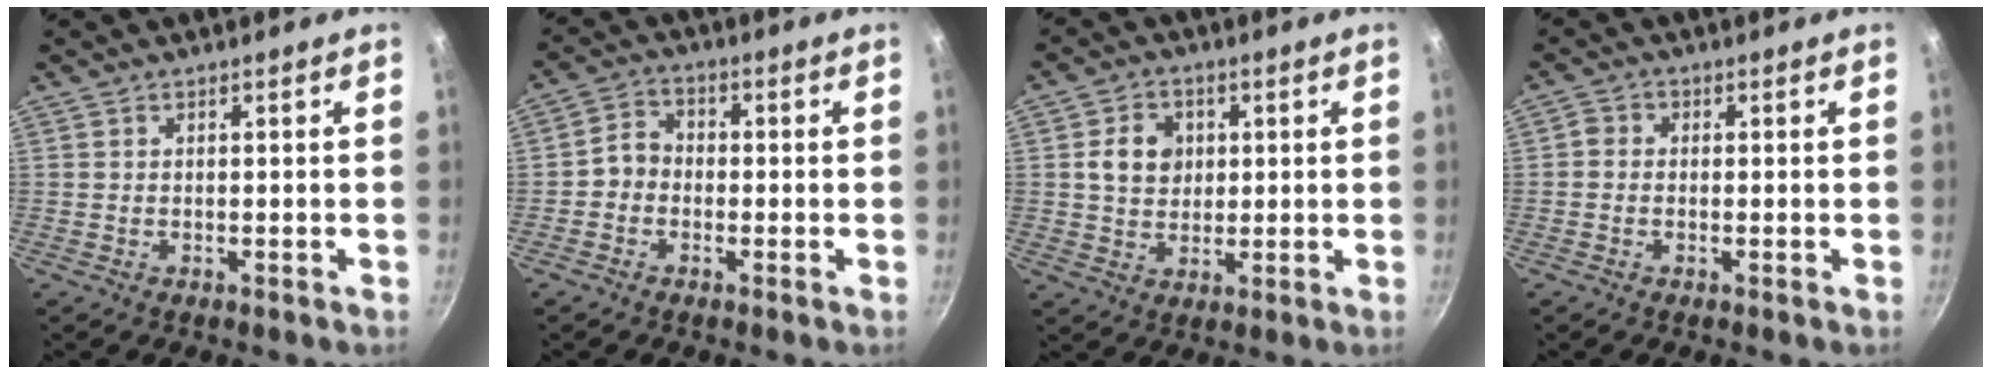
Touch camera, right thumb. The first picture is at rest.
{"total": 4.3, "force": [-1.0, 3.6, 2.0], "torque": [-0.015, 0.019, -0.031]}
{"total": 7.4, "force": [1.4, 6.2, 3.7], "torque": [-0.037, 0.003, 0.020]}
{"total": 1.7, "force": [-0.4, 1.5, 0.8], "torque": [-0.019, 0.008, -0.014]}